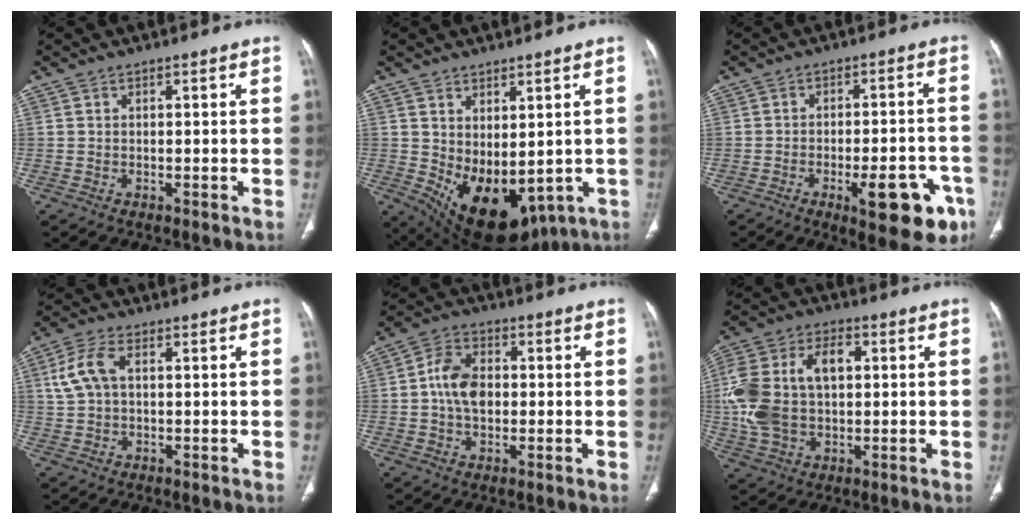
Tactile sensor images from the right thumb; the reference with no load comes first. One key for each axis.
{"total": 15.1, "fx": -2.2, "fy": 8.6, "fz": 12.1, "tx": -0.173, "ty": -0.016, "tz": 0.003}
{"total": 14.0, "fx": -6.5, "fy": 4.9, "fz": 11.4, "tx": -0.119, "ty": 0.029, "tz": -0.076}
{"total": 6.2, "fx": 1.2, "fy": 3.6, "fz": 5.0, "tx": -0.113, "ty": 0.016, "tz": 0.024}
{"total": 8.5, "fx": 0.1, "fy": 5.9, "fz": 6.1, "tx": -0.096, "ty": 0.016, "tz": -0.004}
{"total": 16.4, "fx": 1.1, "fy": 10.6, "fz": 12.4, "tx": -0.250, "ty": 0.026, "tz": 0.023}